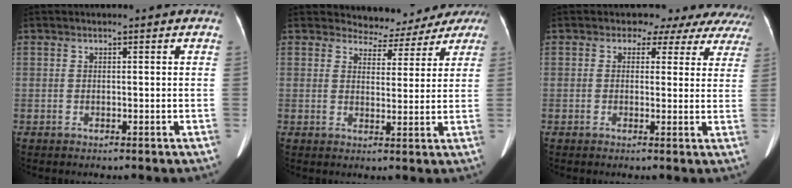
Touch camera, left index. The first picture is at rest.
{"total": 7.2, "force": [6.5, 3.0, -0.4], "torque": [0.016, 0.005, 0.064]}
{"total": 9.7, "force": [8.3, 4.8, 1.5], "torque": [0.013, 0.005, 0.060]}